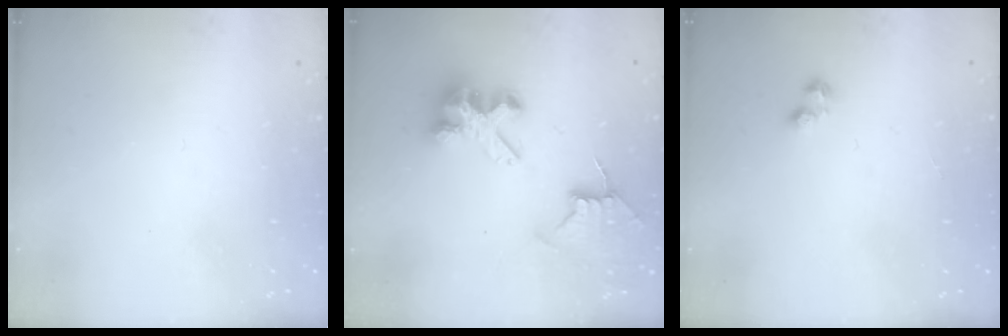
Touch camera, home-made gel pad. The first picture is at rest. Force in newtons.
{"total": 8.7, "press": 8.6, "slide": 0.7}
{"total": 1.2, "press": 1.0, "slide": 0.6}